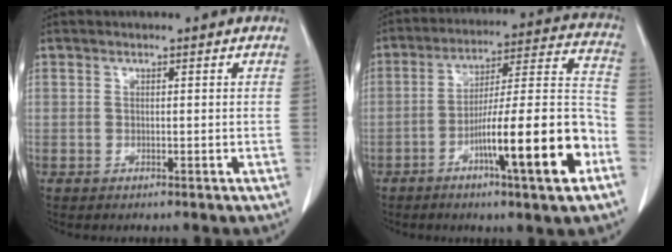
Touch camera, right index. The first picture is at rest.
{"total": 17.9, "force": [-7.4, 0.8, 16.2], "torque": [-0.247, 0.007, -0.113]}